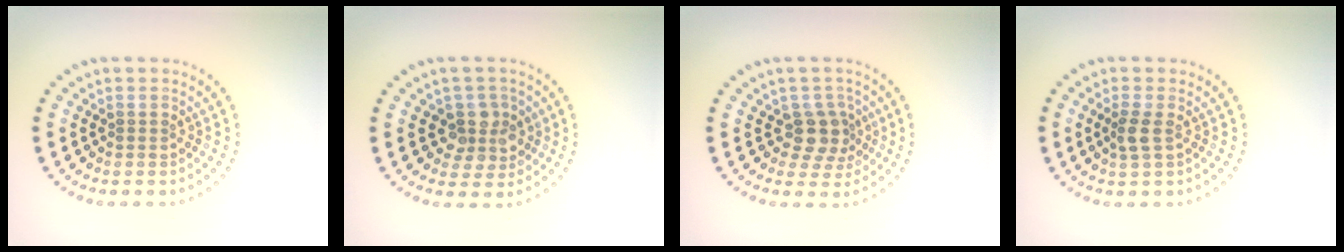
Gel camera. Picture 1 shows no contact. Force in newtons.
{"total": 3.0, "press": 2.6, "slide": 1.4}
{"total": 2.9, "press": 2.3, "slide": 1.8}
{"total": 1.5, "press": 1.3, "slide": 0.7}